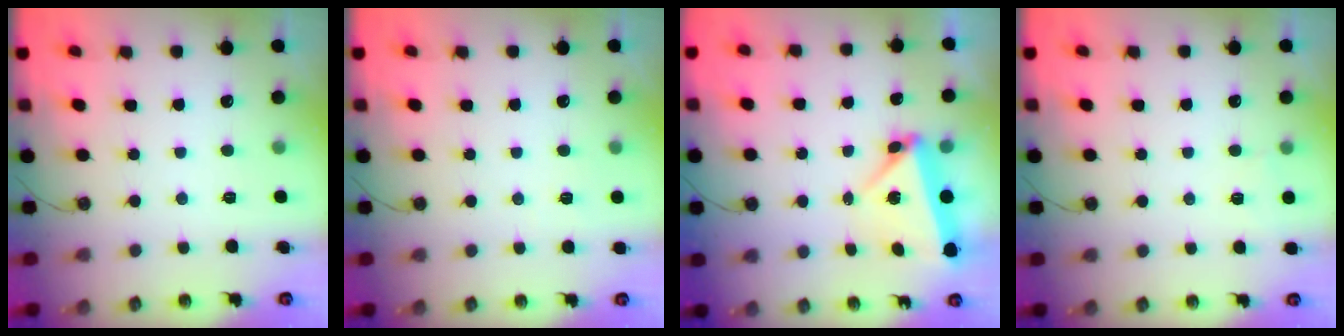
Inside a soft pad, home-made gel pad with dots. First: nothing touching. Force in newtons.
{"total": 2.4, "press": 2.3, "slide": 0.6}
{"total": 5.3, "press": 5.2, "slide": 0.6}
{"total": 3.1, "press": 2.4, "slide": 2.0}